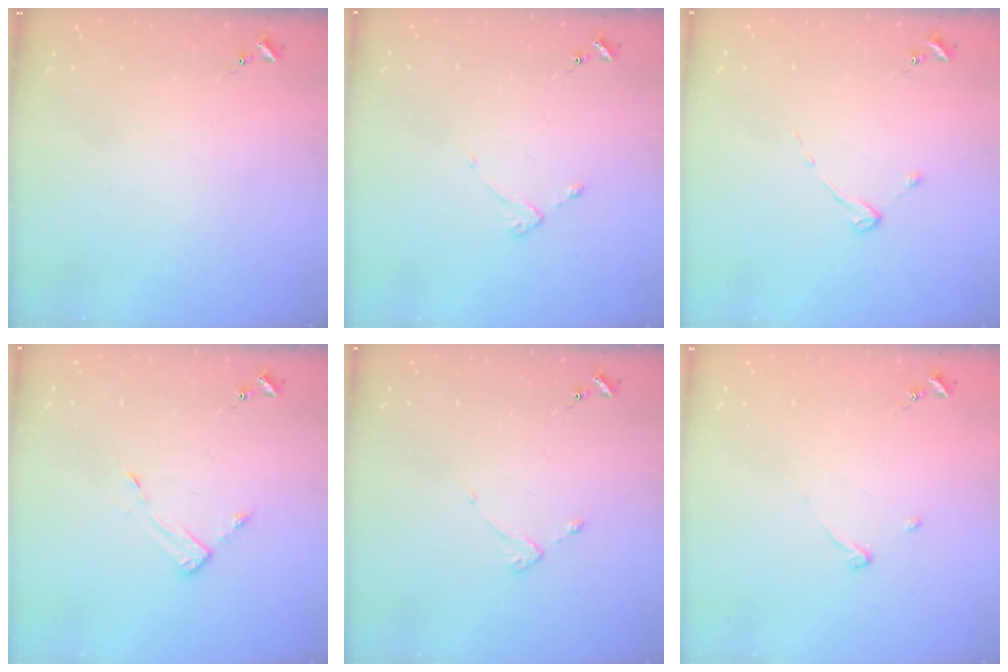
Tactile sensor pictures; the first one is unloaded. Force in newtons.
{"total": 2.7, "press": 2.6, "slide": 0.5}
{"total": 2.6, "press": 2.5, "slide": 0.4}
{"total": 3.2, "press": 3.2, "slide": 0.3}
{"total": 2.7, "press": 2.6, "slide": 0.5}
{"total": 3.2, "press": 3.2, "slide": 0.5}